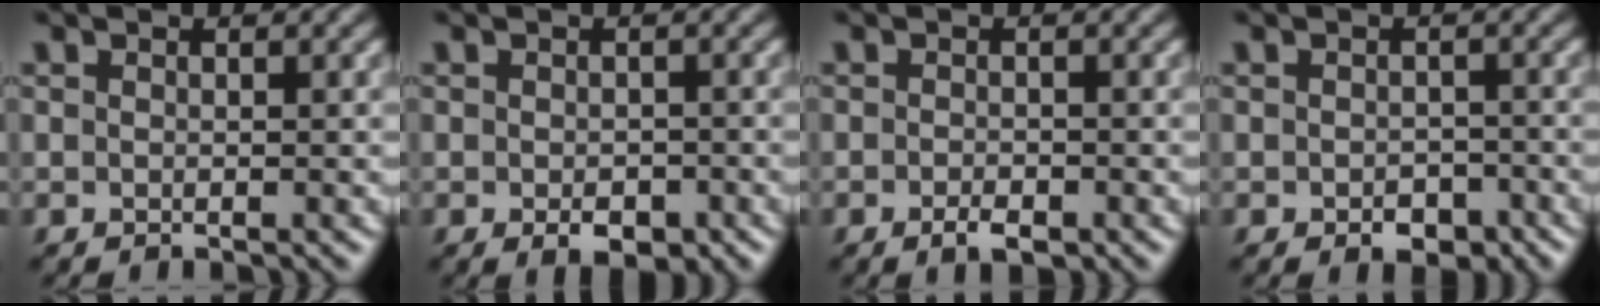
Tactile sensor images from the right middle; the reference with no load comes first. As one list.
[{"total": 2.6, "force": [-1.0, 1.5, 1.8], "torque": [-0.029, -0.007, -0.014]}, {"total": 1.7, "force": [-0.9, 0.8, 1.2], "torque": [-0.021, -0.003, -0.015]}, {"total": 2.4, "force": [-1.1, 1.6, 1.5], "torque": [-0.020, -0.005, -0.015]}]